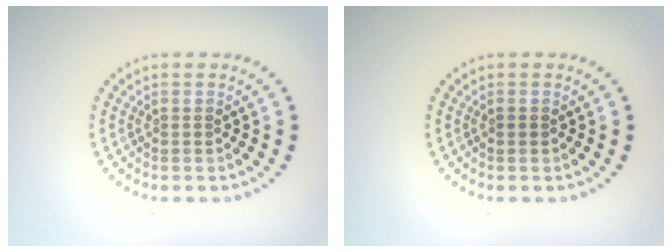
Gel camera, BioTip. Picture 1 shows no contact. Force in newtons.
{"total": 0.6, "press": 0.6, "slide": 0.1}